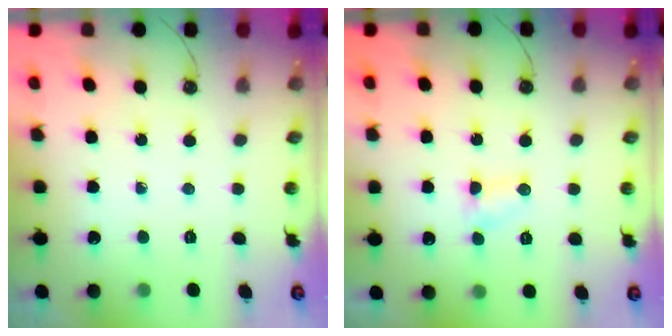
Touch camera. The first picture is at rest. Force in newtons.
{"total": 3.6, "press": 3.6, "slide": 0.4}